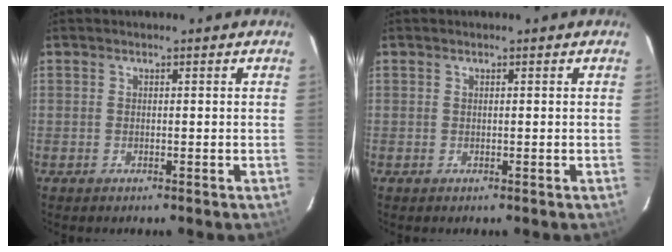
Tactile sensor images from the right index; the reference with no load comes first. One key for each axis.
{"total": 0.0}